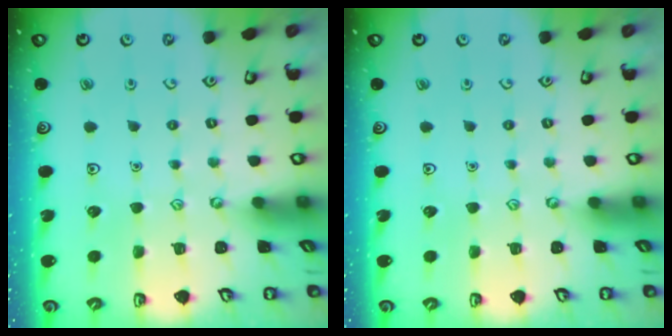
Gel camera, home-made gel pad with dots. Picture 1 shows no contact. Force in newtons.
{"total": 0.0}